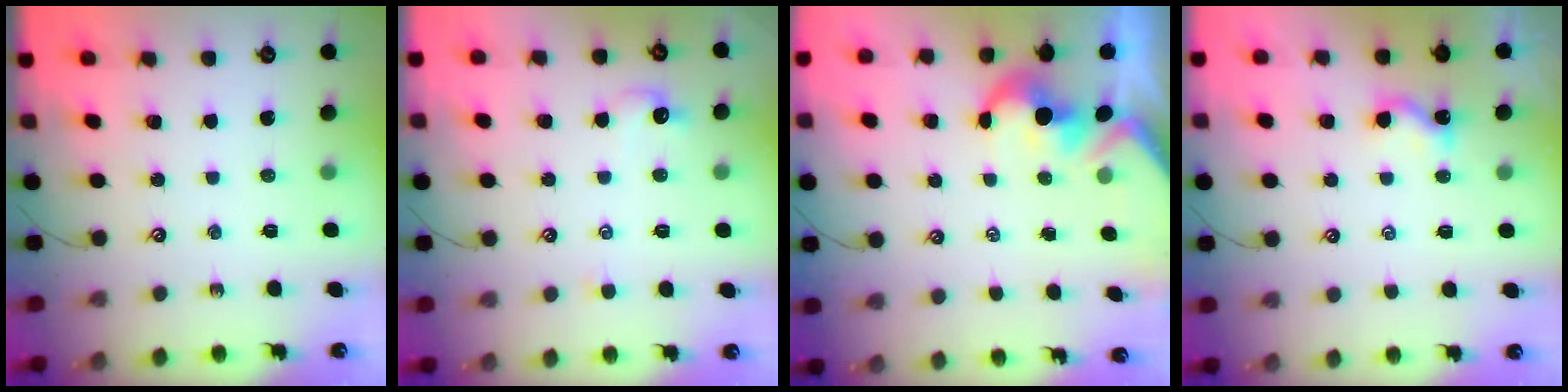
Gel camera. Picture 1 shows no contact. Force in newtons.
{"total": 0.5, "press": 0.2, "slide": 0.5}
{"total": 1.6, "press": 1.3, "slide": 1.0}
{"total": 0.5, "press": 0.3, "slide": 0.4}